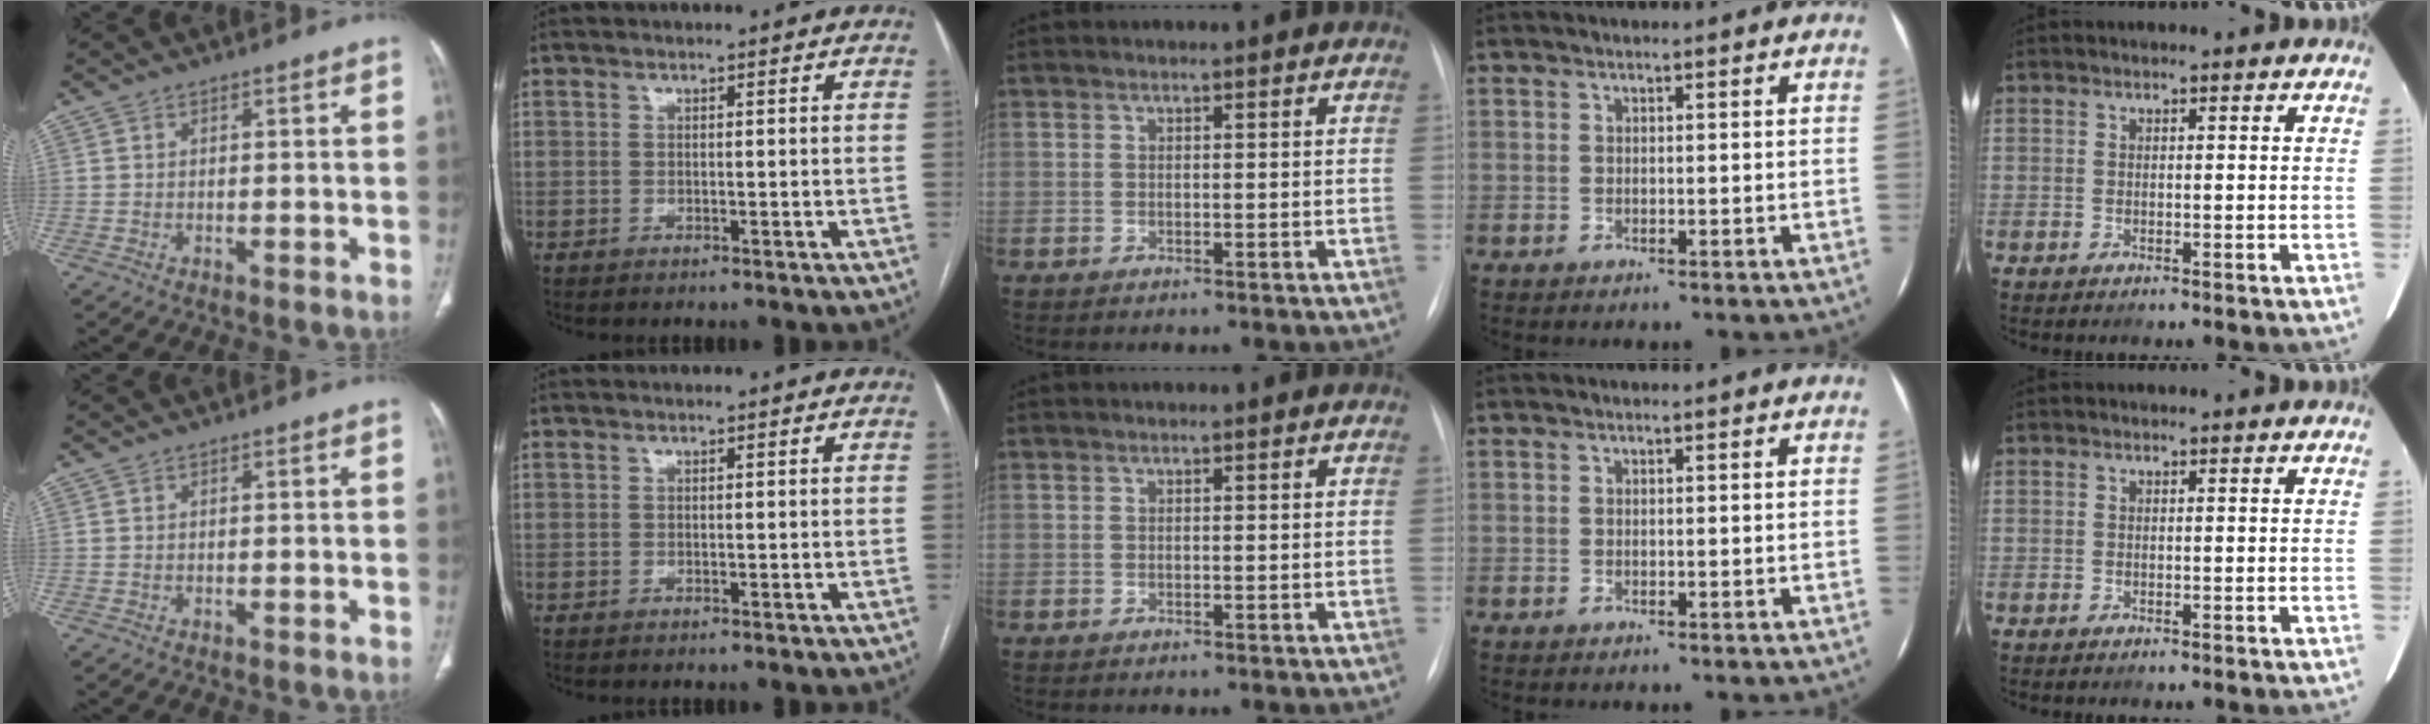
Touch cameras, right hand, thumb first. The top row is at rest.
{}